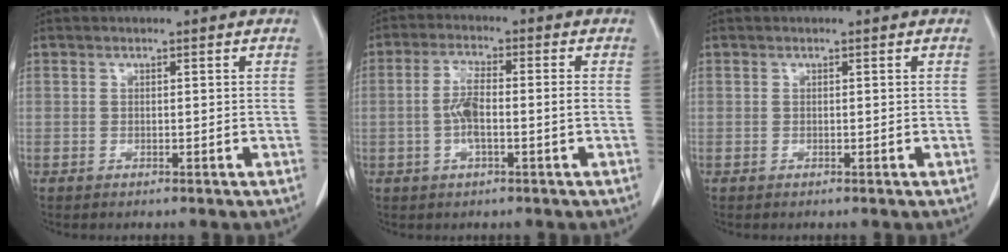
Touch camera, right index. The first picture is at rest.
{"total": 5.7, "force": [-0.8, 1.1, 5.5], "torque": [-0.116, 0.007, -0.017]}
{"total": 0.0}